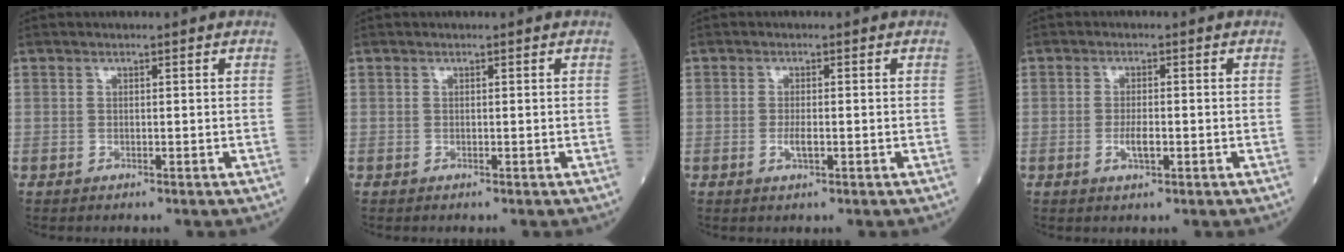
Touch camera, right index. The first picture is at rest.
{"total": 0.0}
{"total": 1.9, "force": [-0.5, 0.4, 1.8], "torque": [-0.035, -0.001, -0.007]}
{"total": 2.7, "force": [-0.8, 0.7, 2.4], "torque": [-0.049, 0.001, -0.011]}